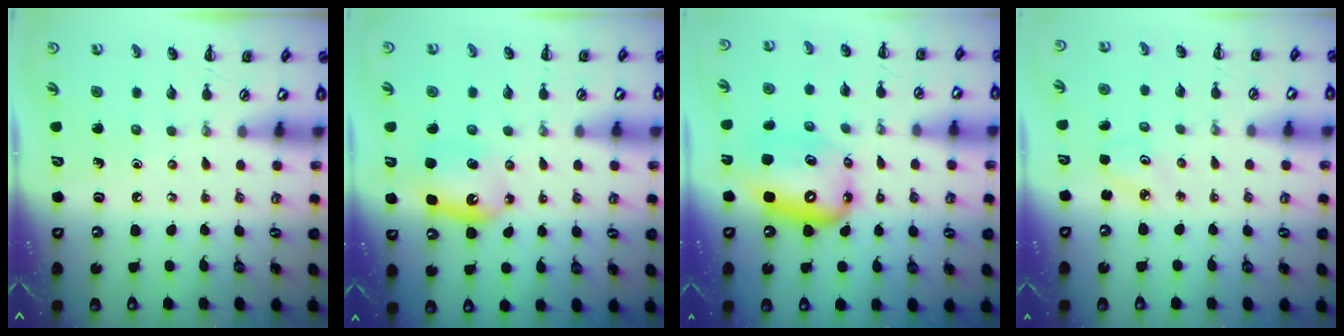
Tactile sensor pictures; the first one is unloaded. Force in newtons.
{"total": 6.5, "press": 6.4, "slide": 1.1}
{"total": 12.4, "press": 11.9, "slide": 3.3}
{"total": 2.7, "press": 2.6, "slide": 0.8}